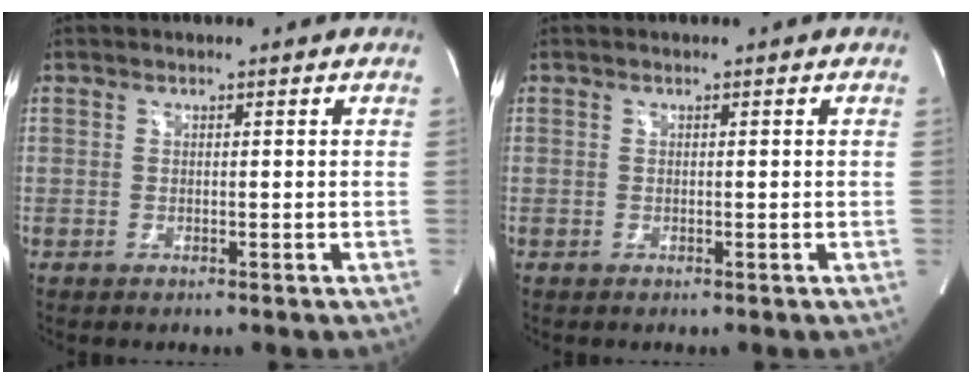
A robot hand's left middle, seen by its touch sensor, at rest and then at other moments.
{"total": 0.0}